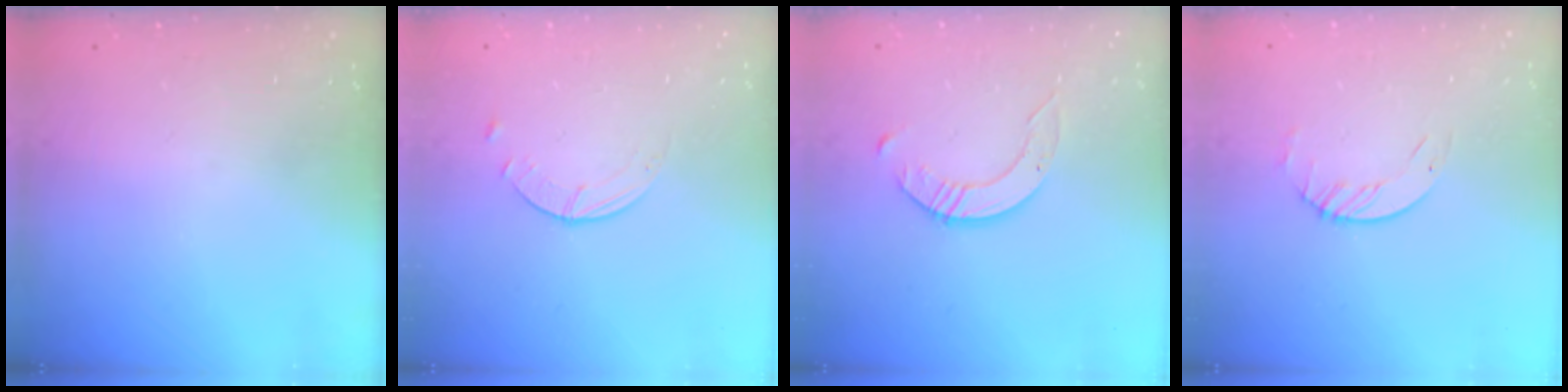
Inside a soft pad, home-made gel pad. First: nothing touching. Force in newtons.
{"total": 0.9, "press": 0.9, "slide": 0.1}
{"total": 3.4, "press": 3.3, "slide": 0.4}
{"total": 1.6, "press": 1.6, "slide": 0.2}